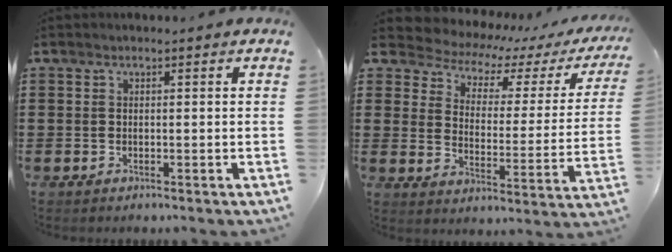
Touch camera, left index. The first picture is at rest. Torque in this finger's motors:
{"motor_torque": [2.14, 0.00, 0.61, -0.01]}